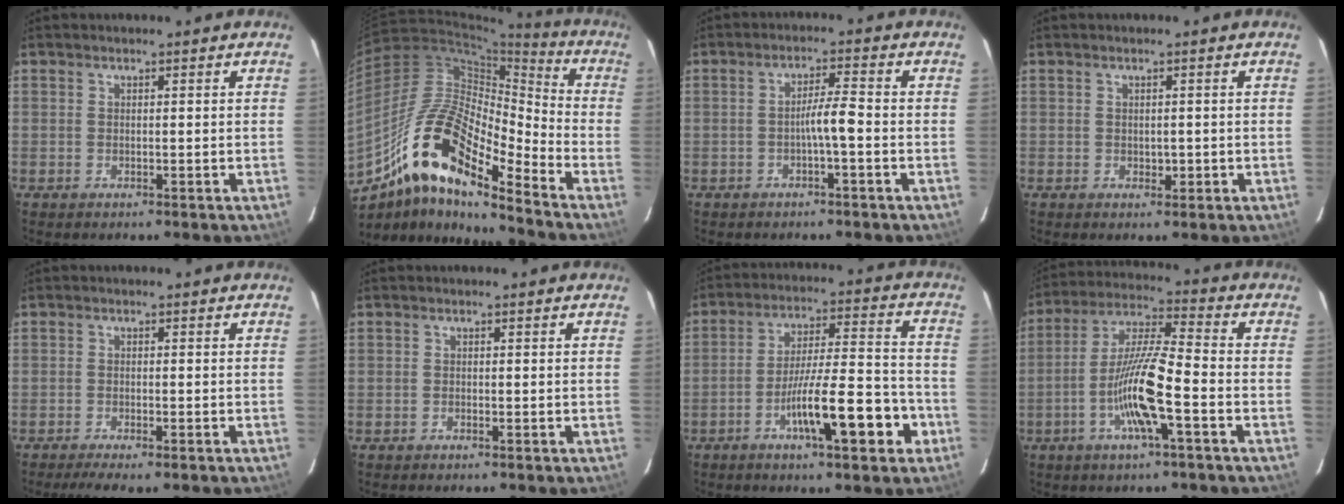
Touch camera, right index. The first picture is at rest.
{"total": 15.9, "force": [-9.7, 4.7, 11.7], "torque": [-0.221, 0.040, -0.165]}
{"total": 3.6, "force": [-1.1, -0.1, 3.5], "torque": [-0.054, 0.008, -0.018]}
{"total": 1.1, "force": [-0.1, 0.8, 0.7], "torque": [-0.009, 0.001, 0.002]}
{"total": 5.8, "force": [-4.6, 1.1, 3.3], "torque": [-0.044, -0.009, -0.069]}
{"total": 0.0}
{"total": 13.7, "force": [-5.9, 1.9, 12.2], "torque": [-0.202, 0.013, -0.091]}
{"total": 11.9, "force": [-4.0, 0.8, 11.2], "torque": [-0.221, 0.004, -0.076]}